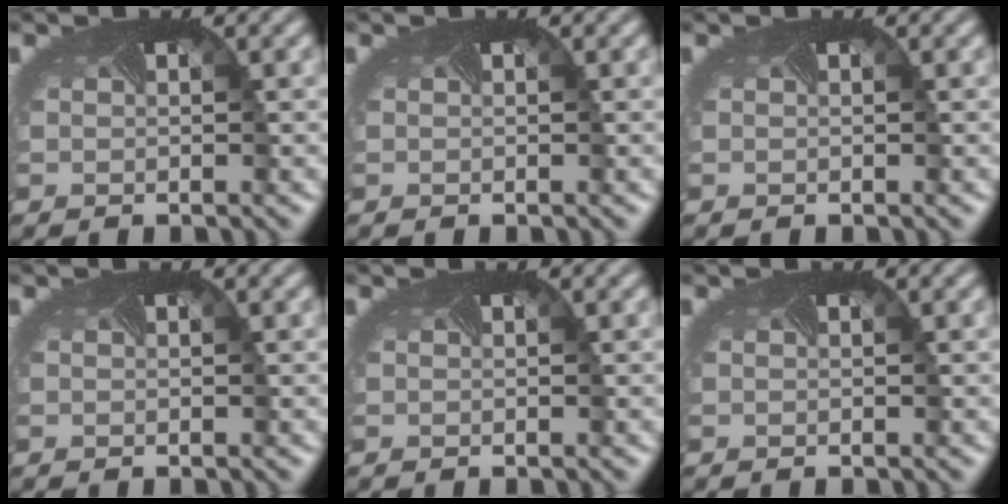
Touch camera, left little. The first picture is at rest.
{"total": 0.0}
{"total": 0.0}
{"total": 0.0}
{"total": 0.0}
{"total": 0.0}